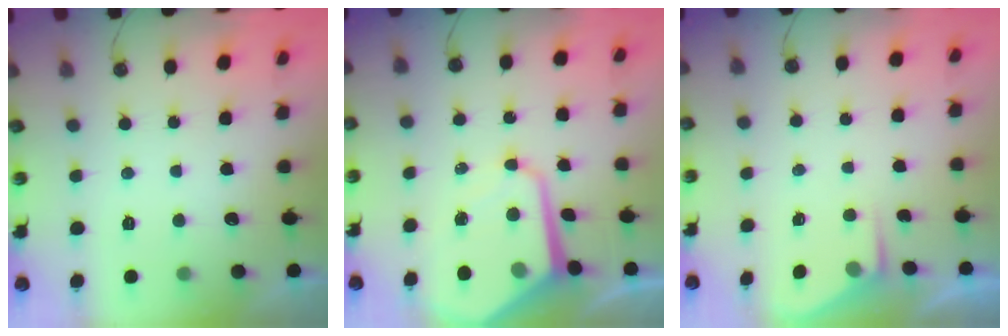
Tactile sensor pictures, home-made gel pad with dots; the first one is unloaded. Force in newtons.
{"total": 10.9, "press": 10.8, "slide": 0.9}
{"total": 2.6, "press": 2.5, "slide": 0.4}